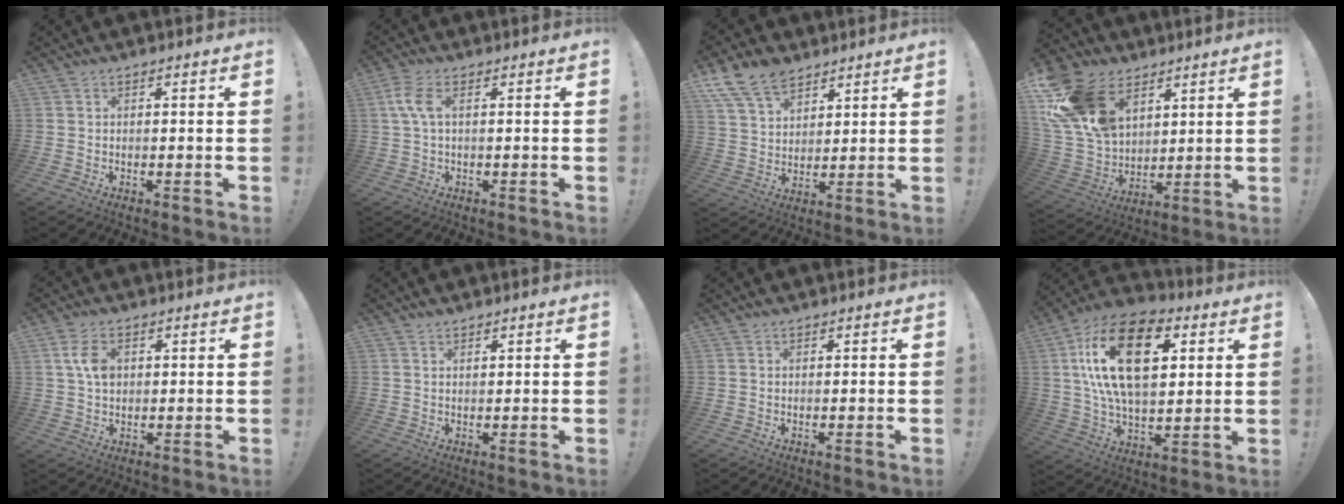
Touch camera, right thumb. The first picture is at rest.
{"total": 5.6, "force": [1.0, 2.4, 5.0], "torque": [-0.108, 0.002, 0.018]}
{"total": 12.3, "force": [8.8, 7.3, 4.7], "torque": [-0.093, -0.047, 0.172]}
{"total": 21.0, "force": [10.1, 14.1, 11.9], "torque": [-0.244, -0.047, 0.198]}
{"total": 6.7, "force": [1.5, 4.5, 4.8], "torque": [-0.084, -0.002, 0.024]}
{"total": 0.9, "force": [0.9, 0.3, 0.2], "torque": [0.005, -0.005, 0.015]}
{"total": 0.0}
{"total": 24.5, "force": [7.0, 13.8, 19.0], "torque": [-0.345, -0.018, 0.115]}